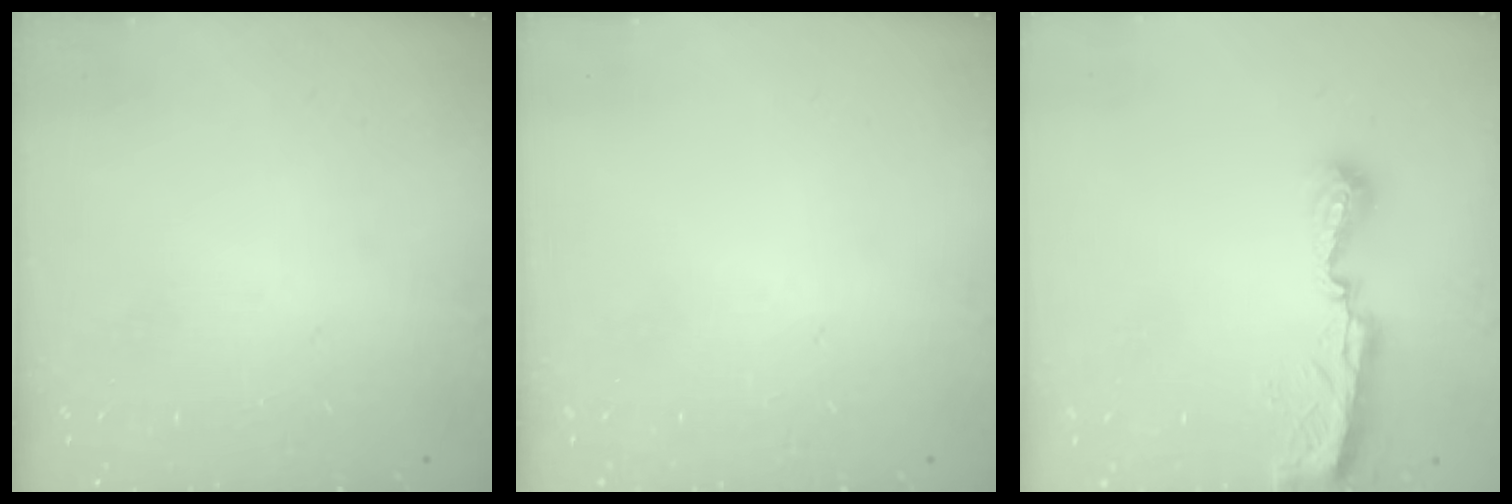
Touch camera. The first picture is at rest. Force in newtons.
{"total": 0.0}
{"total": 8.6, "press": 8.6, "slide": 0.4}